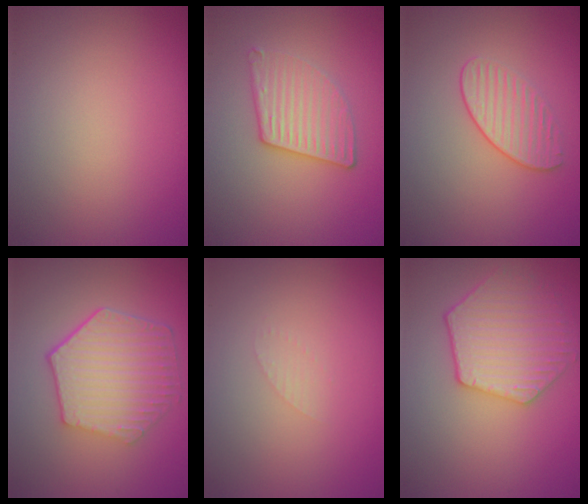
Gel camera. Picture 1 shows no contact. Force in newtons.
{"total": 3.3, "press": 3.0, "slide": 1.3}
{"total": 1.9, "press": 1.5, "slide": 1.2}
{"total": 6.5, "press": 4.9, "slide": 4.3}
{"total": 0.7, "press": 0.7, "slide": 0.1}
{"total": 4.2, "press": 4.1, "slide": 1.1}